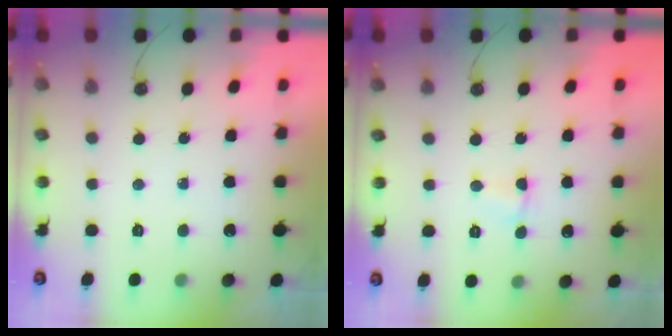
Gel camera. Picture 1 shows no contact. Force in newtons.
{"total": 2.2, "press": 2.2, "slide": 0.5}